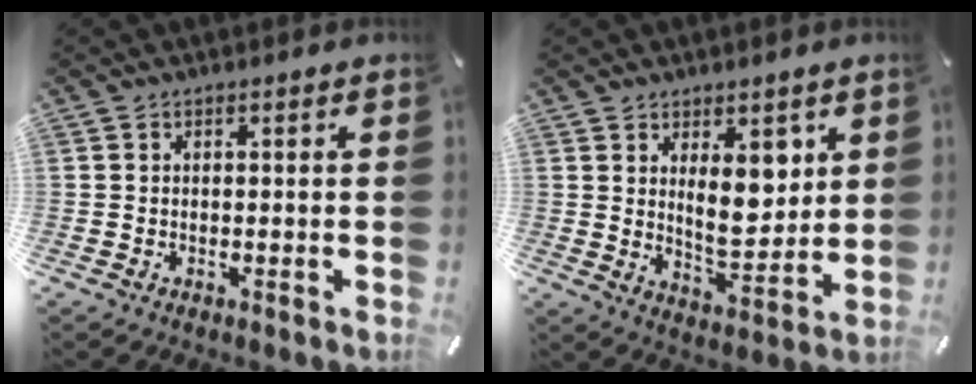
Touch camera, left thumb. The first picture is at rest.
{"total": 9.9, "force": [4.2, 5.6, 7.0], "torque": [-0.081, -0.026, 0.071]}